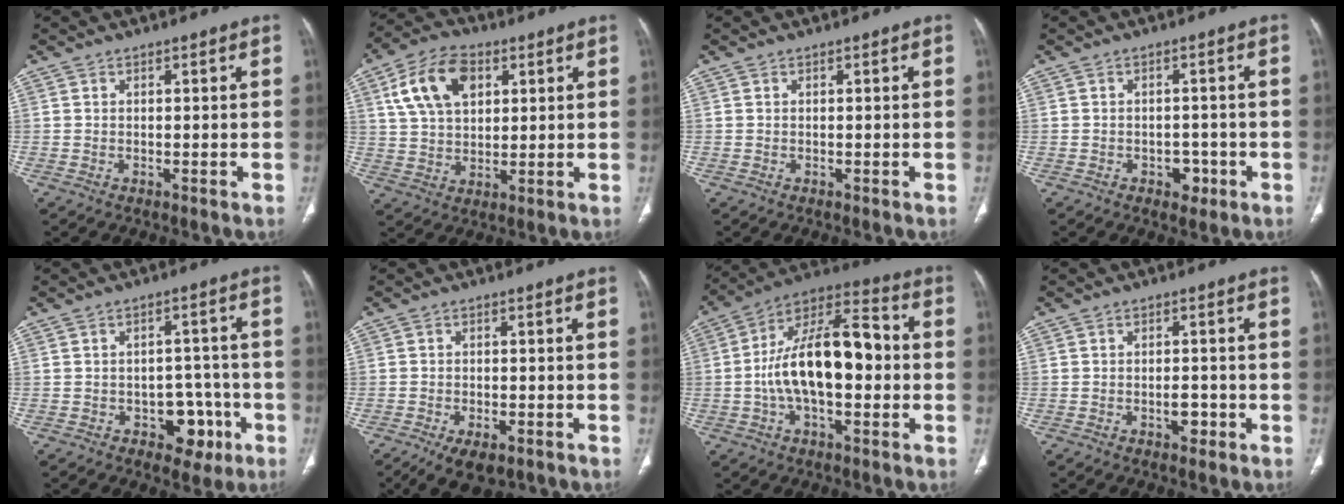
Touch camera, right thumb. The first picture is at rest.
{"total": 13.0, "force": [4.9, 8.3, 8.7], "torque": [-0.146, 0.000, 0.090]}
{"total": 0.0}
{"total": 3.3, "force": [-1.3, 2.4, 1.7], "torque": [-0.005, 0.007, -0.014]}
{"total": 7.9, "force": [-3.3, 5.4, 4.6], "torque": [-0.021, 0.033, -0.038]}
{"total": 6.6, "force": [-4.0, 3.3, 4.2], "torque": [-0.066, 0.003, -0.061]}
{"total": 19.0, "force": [-0.9, 9.3, 16.5], "torque": [-0.277, 0.044, -0.021]}
{"total": 3.0, "force": [-1.2, 1.9, 2.1], "torque": [-0.018, 0.009, -0.014]}